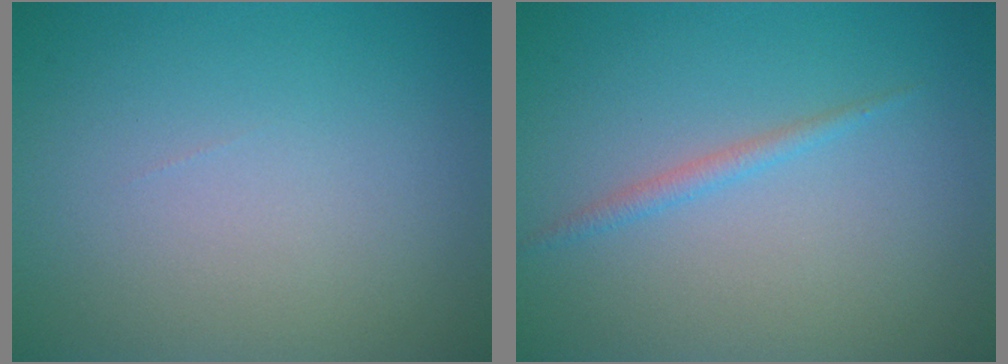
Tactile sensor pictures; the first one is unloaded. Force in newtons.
{"total": 1.1, "press": 1.1, "slide": 0.0}